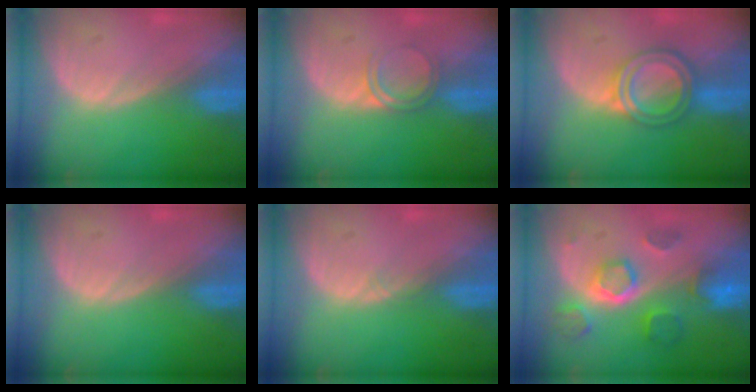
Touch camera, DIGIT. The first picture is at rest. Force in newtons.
{"total": 2.8, "press": 2.8, "slide": 0.2}
{"total": 6.1, "press": 5.3, "slide": 3.0}
{"total": 0.0}
{"total": 0.5, "press": 0.5, "slide": 0.1}
{"total": 8.5, "press": 7.7, "slide": 3.6}